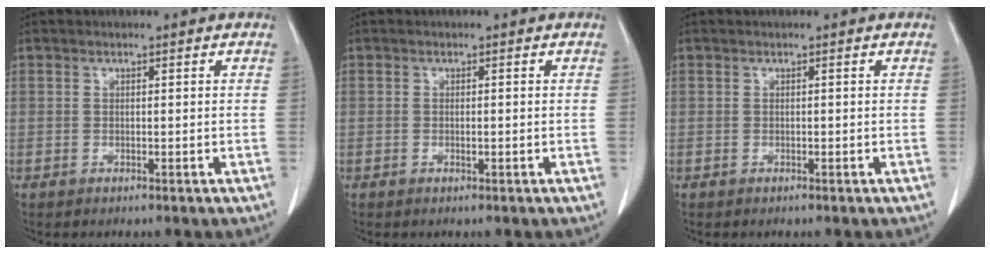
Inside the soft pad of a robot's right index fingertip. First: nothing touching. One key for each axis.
{"total": 0.6, "fx": -0.1, "fy": 0.2, "fz": 0.6, "tx": -0.013, "ty": -0.002, "tz": 0.000}
{"total": 0.0}